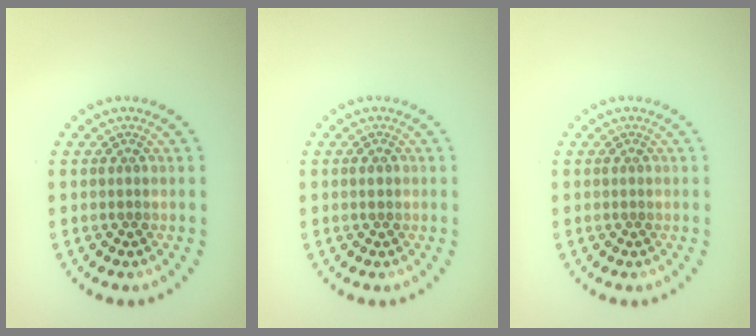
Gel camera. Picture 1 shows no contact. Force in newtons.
{"total": 1.0, "press": 0.9, "slide": 0.1}
{"total": 0.0}